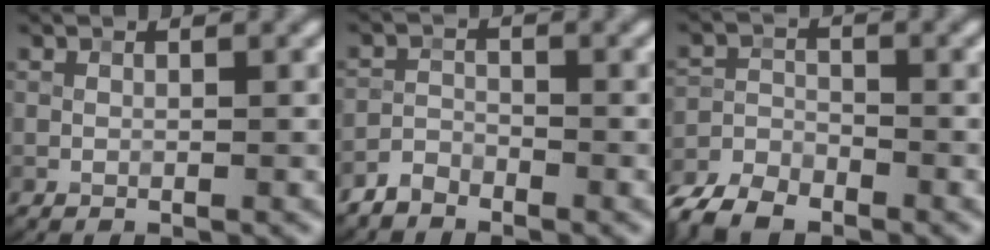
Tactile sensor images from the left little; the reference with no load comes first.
{"total": 1.8, "force": [-1.7, 0.6, 0.0], "torque": [0.007, 0.004, -0.037]}
{"total": 4.9, "force": [-4.1, 2.0, 1.7], "torque": [-0.029, -0.011, -0.088]}